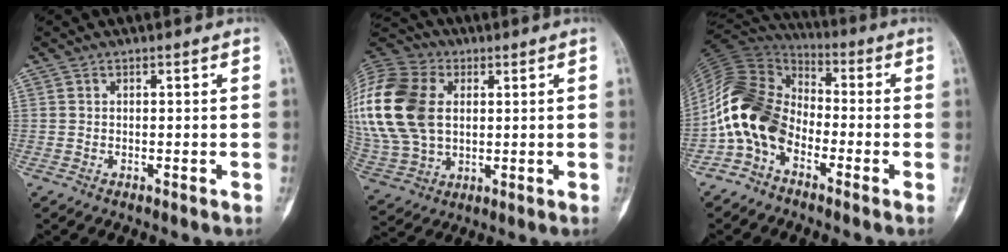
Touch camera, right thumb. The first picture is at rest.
{"total": 26.2, "force": [4.7, 18.5, 17.9], "torque": [-0.423, 0.024, 0.097]}
{"total": 14.4, "force": [-5.2, 10.0, 9.0], "torque": [-0.174, 0.062, -0.120]}